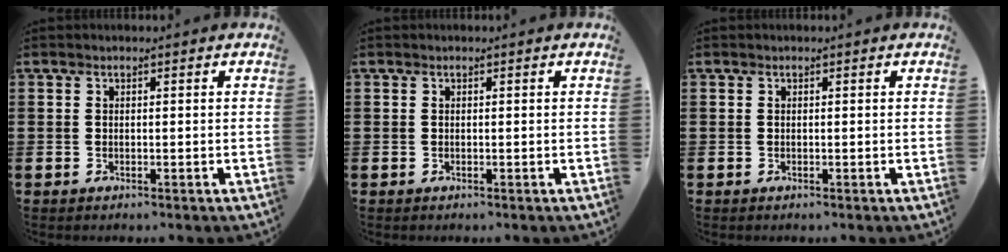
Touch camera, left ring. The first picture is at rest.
{"total": 0.0}
{"total": 0.0}